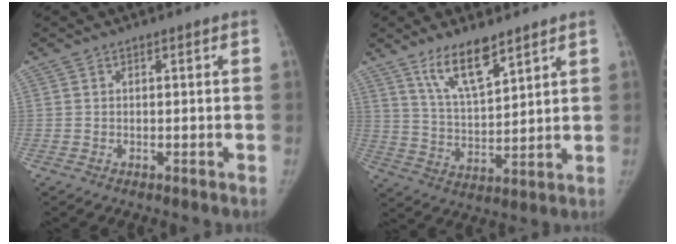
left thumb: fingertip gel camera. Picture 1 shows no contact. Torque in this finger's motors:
{"motor_torque": [0.01, 0.01, 0.14, 0.00, 0.07]}